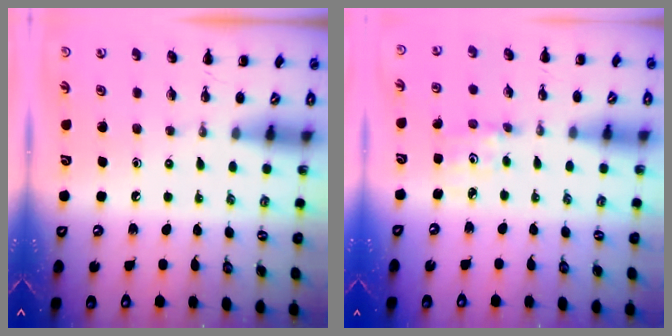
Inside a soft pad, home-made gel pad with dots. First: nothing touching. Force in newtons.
{"total": 2.4, "press": 2.3, "slide": 0.8}